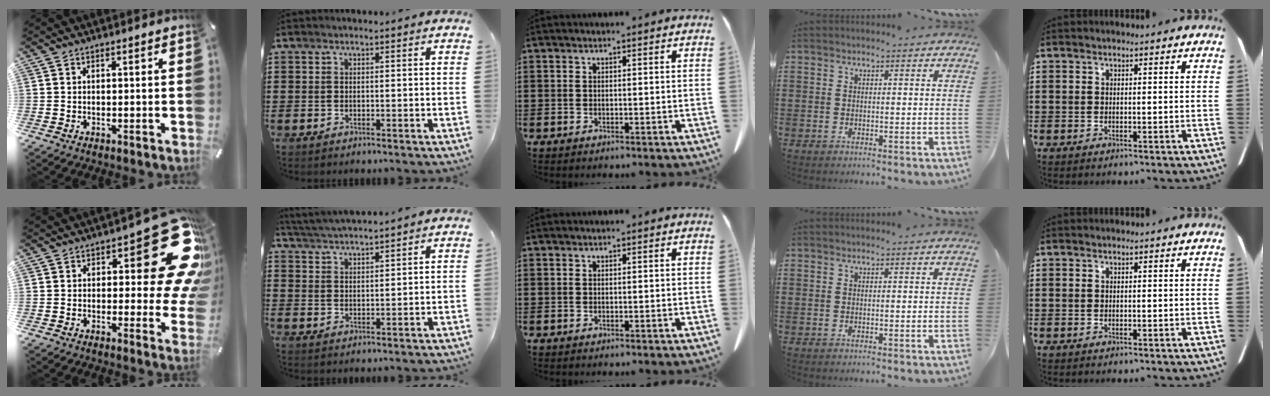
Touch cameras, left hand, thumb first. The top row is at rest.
{"thumb": {"total": 22.8, "force": [9.1, 9.9, 18.4], "torque": [-0.214, -0.066, 0.157]}, "index": {"total": 3.6, "force": [3.5, -0.6, 0.3], "torque": [-0.018, -0.017, 0.062]}}